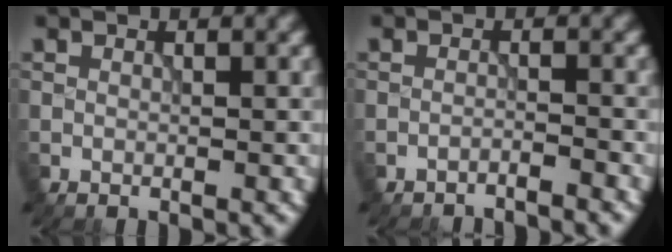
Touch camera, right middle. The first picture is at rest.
{"total": 2.0, "force": [-1.9, 0.1, 0.4], "torque": [0.003, -0.003, -0.036]}